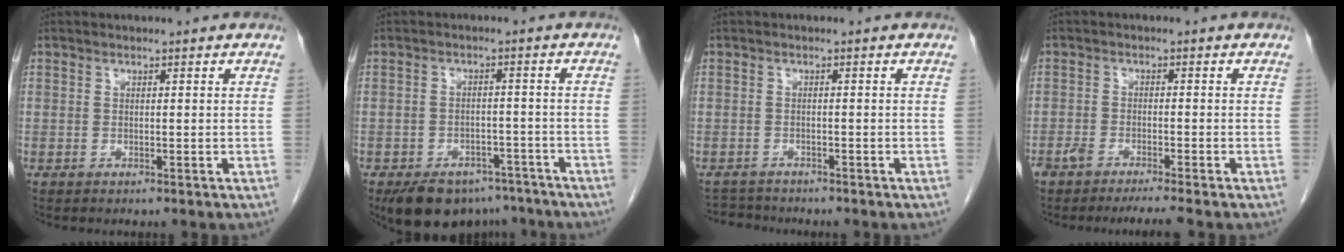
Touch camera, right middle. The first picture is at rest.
{"total": 10.9, "force": [-8.4, 5.9, 3.9], "torque": [-0.053, 0.004, -0.115]}
{"total": 3.2, "force": [-3.1, 0.8, -0.4], "torque": [0.007, -0.010, -0.052]}
{"total": 4.6, "force": [-3.8, -0.1, 2.6], "torque": [-0.043, -0.004, -0.064]}